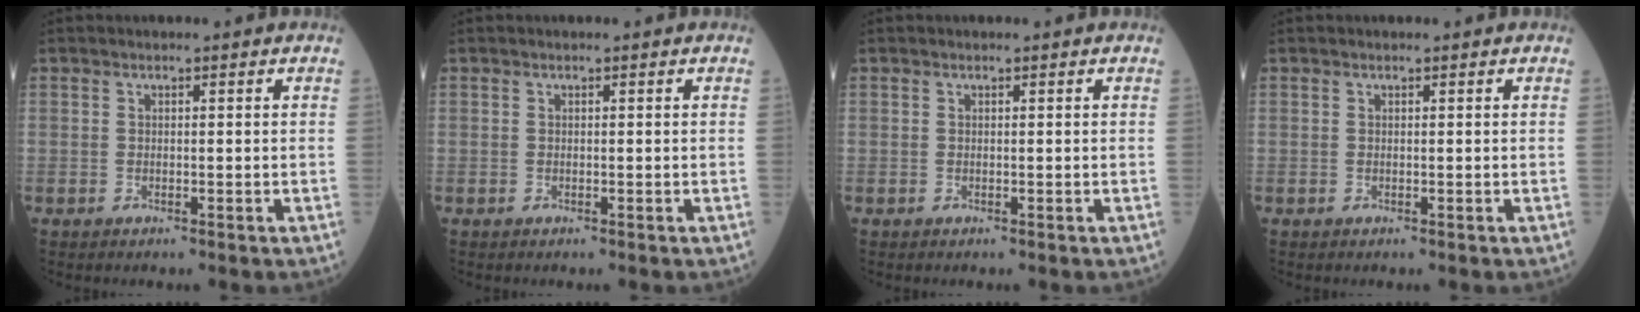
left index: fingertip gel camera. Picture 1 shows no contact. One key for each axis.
{"total": 0.0}
{"total": 0.0}
{"total": 0.0}